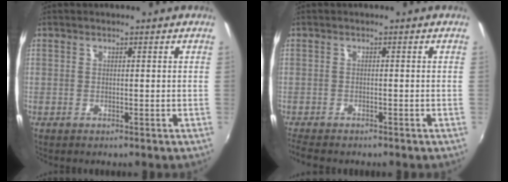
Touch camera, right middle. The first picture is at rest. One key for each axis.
{"total": 4.2, "fx": -3.7, "fy": 0.9, "fz": 1.8, "tx": -0.047, "ty": -0.022, "tz": -0.066}